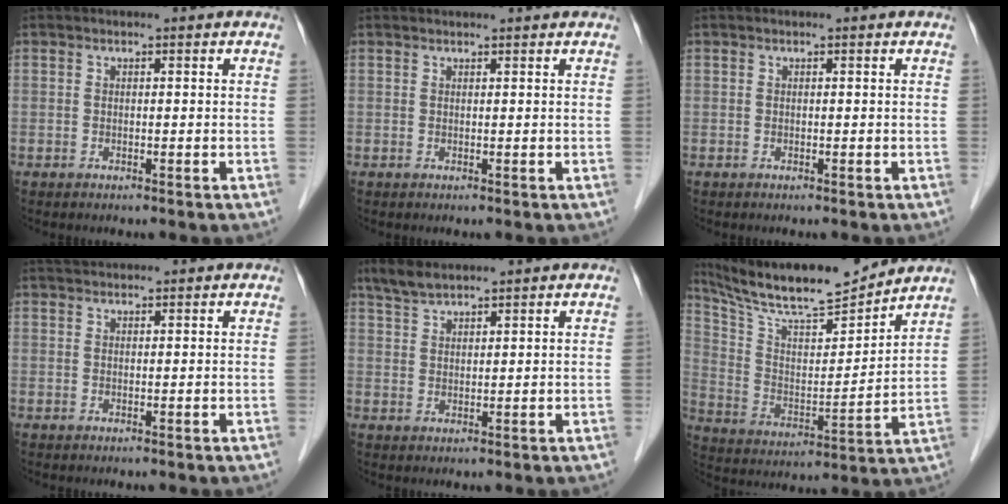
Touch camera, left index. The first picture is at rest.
{"total": 2.7, "force": [2.6, -0.2, 0.7], "torque": [-0.010, 0.017, 0.033]}
{"total": 0.0}
{"total": 1.8, "force": [1.7, 0.3, 0.4], "torque": [-0.011, 0.022, 0.033]}
{"total": 3.8, "force": [3.4, 0.7, 1.7], "torque": [-0.042, 0.013, 0.070]}
{"total": 16.3, "force": [14.9, 1.2, 6.3], "torque": [-0.125, 0.000, 0.263]}